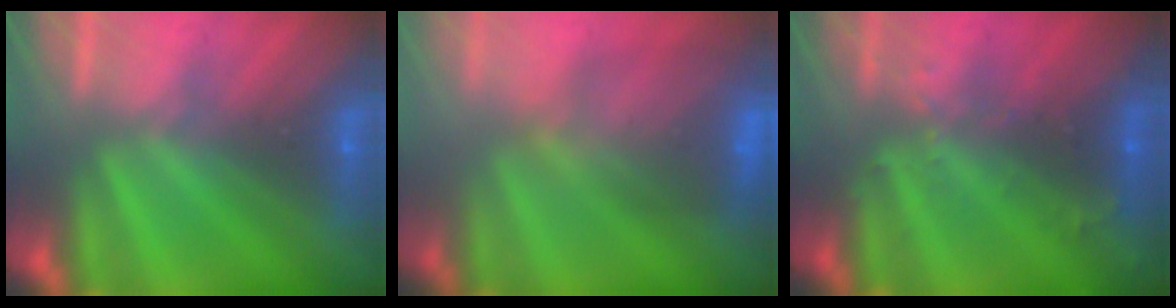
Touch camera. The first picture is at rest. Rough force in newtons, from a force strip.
{"total": 8.7}
{"total": 2.9}